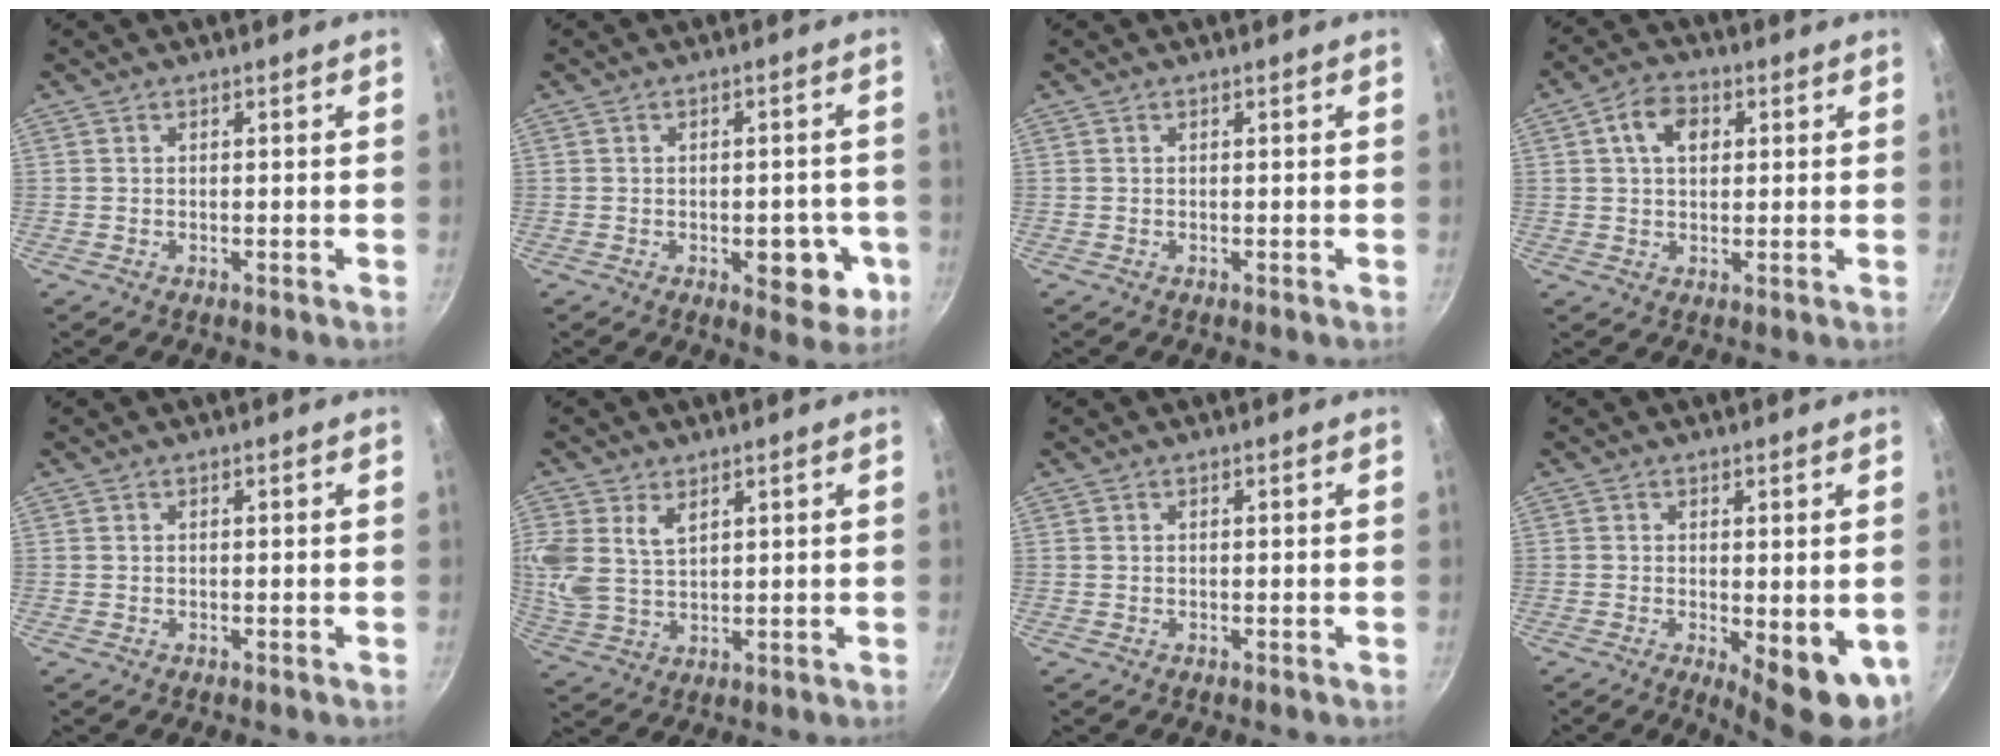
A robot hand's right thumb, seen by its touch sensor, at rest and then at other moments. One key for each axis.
{"total": 8.6, "fx": -2.4, "fy": 4.7, "fz": 6.8, "tx": -0.048, "ty": 0.008, "tz": -0.028}
{"total": 0.0}
{"total": 6.6, "fx": 1.8, "fy": 4.5, "fz": 4.4, "tx": -0.063, "ty": 0.008, "tz": 0.022}
{"total": 0.0}
{"total": 10.3, "fx": 4.5, "fy": 6.8, "fz": 6.4, "tx": -0.148, "ty": -0.005, "tz": 0.097}
{"total": 0.0}
{"total": 9.9, "fx": -1.8, "fy": 3.7, "fz": 9.0, "tx": -0.096, "ty": -0.009, "tz": -0.014}